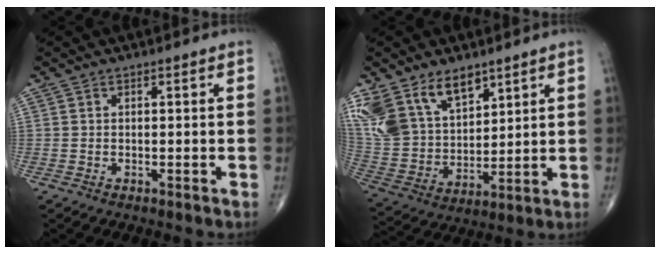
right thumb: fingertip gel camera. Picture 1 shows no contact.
{"total": 18.0, "force": [10.9, 10.8, 9.4], "torque": [-0.176, -0.029, 0.226]}